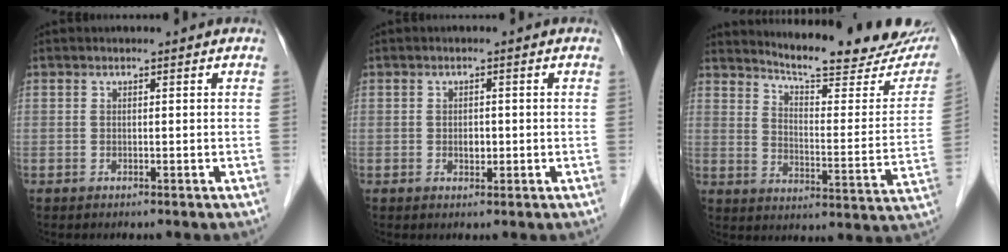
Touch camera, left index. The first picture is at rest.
{"total": 1.5, "force": [-0.2, 1.0, 1.0], "torque": [-0.018, -0.001, -0.002]}
{"total": 21.6, "force": [19.5, 2.8, 8.9], "torque": [-0.121, -0.073, 0.243]}